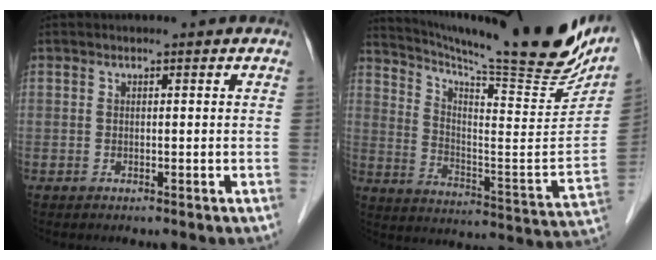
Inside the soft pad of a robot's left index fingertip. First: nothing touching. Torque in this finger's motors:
{"motor_torque": [0.09, -0.29, 0.26, 0.10]}